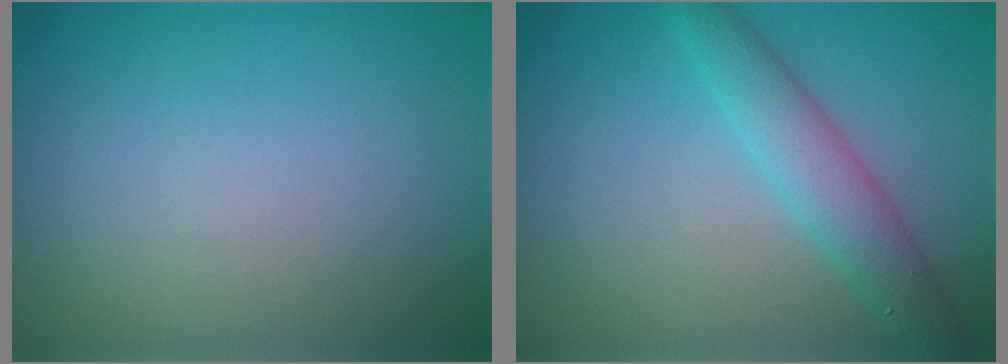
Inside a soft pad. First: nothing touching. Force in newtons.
{"total": 3.6, "press": 3.6, "slide": 0.0}